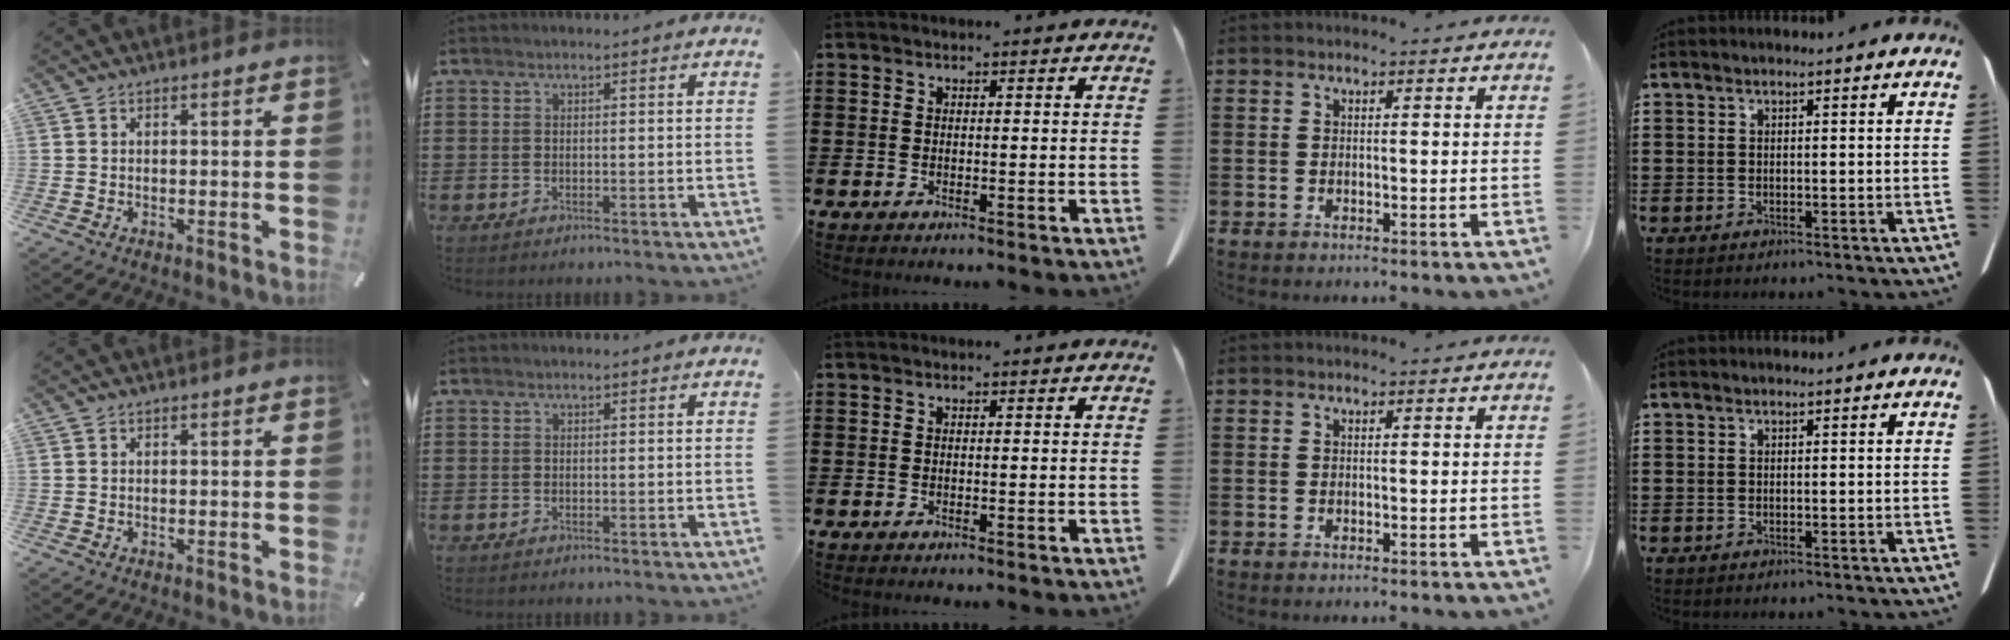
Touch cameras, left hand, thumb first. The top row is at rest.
{}